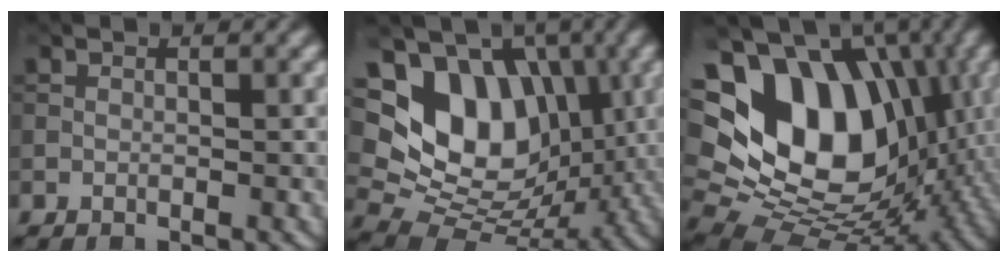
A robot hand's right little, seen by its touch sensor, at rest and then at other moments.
{"total": 12.0, "force": [2.9, 8.9, 7.5], "torque": [-0.136, -0.001, 0.046]}
{"total": 18.2, "force": [2.7, 13.1, 12.3], "torque": [-0.223, -0.003, 0.059]}